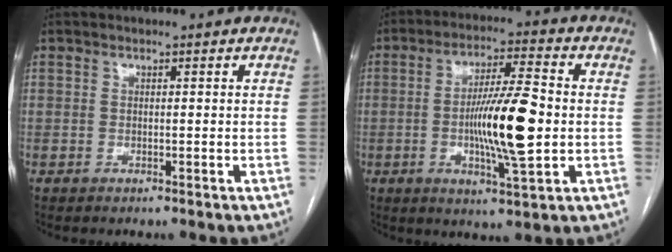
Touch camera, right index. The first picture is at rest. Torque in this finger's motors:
{"motor_torque": [0.76, -0.35, 0.85, 0.19]}